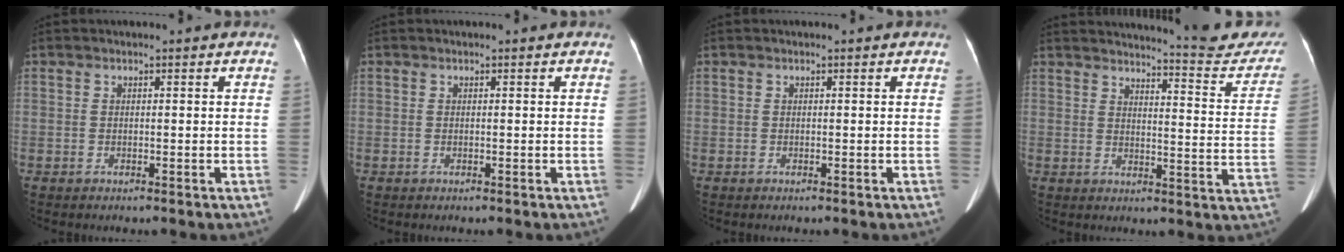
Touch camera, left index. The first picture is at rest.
{"total": 0.0}
{"total": 0.0}
{"total": 16.0, "force": [15.5, 0.9, 3.8], "torque": [-0.038, -0.085, 0.164]}